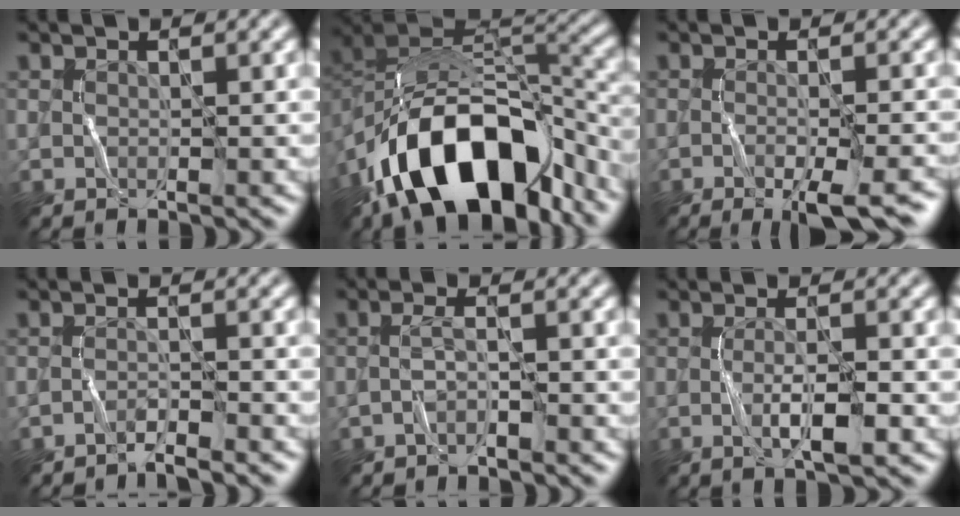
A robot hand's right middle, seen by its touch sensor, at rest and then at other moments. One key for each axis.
{"total": 14.1, "fx": -7.7, "fy": 7.5, "fz": 9.2, "tx": -0.151, "ty": 0.003, "tz": -0.132}
{"total": 5.7, "fx": -3.2, "fy": 1.3, "fz": 4.6, "tx": -0.063, "ty": 0.003, "tz": -0.044}
{"total": 2.0, "fx": -1.8, "fy": 0.1, "fz": 0.7, "tx": -0.006, "ty": 0.009, "tz": -0.040}
{"total": 1.0, "fx": -0.7, "fy": 0.1, "fz": 0.7, "tx": -0.018, "ty": 0.013, "tz": -0.018}
{"total": 2.9, "fx": -0.7, "fy": 0.6, "fz": 2.7, "tx": -0.048, "ty": 0.005, "tz": -0.013}